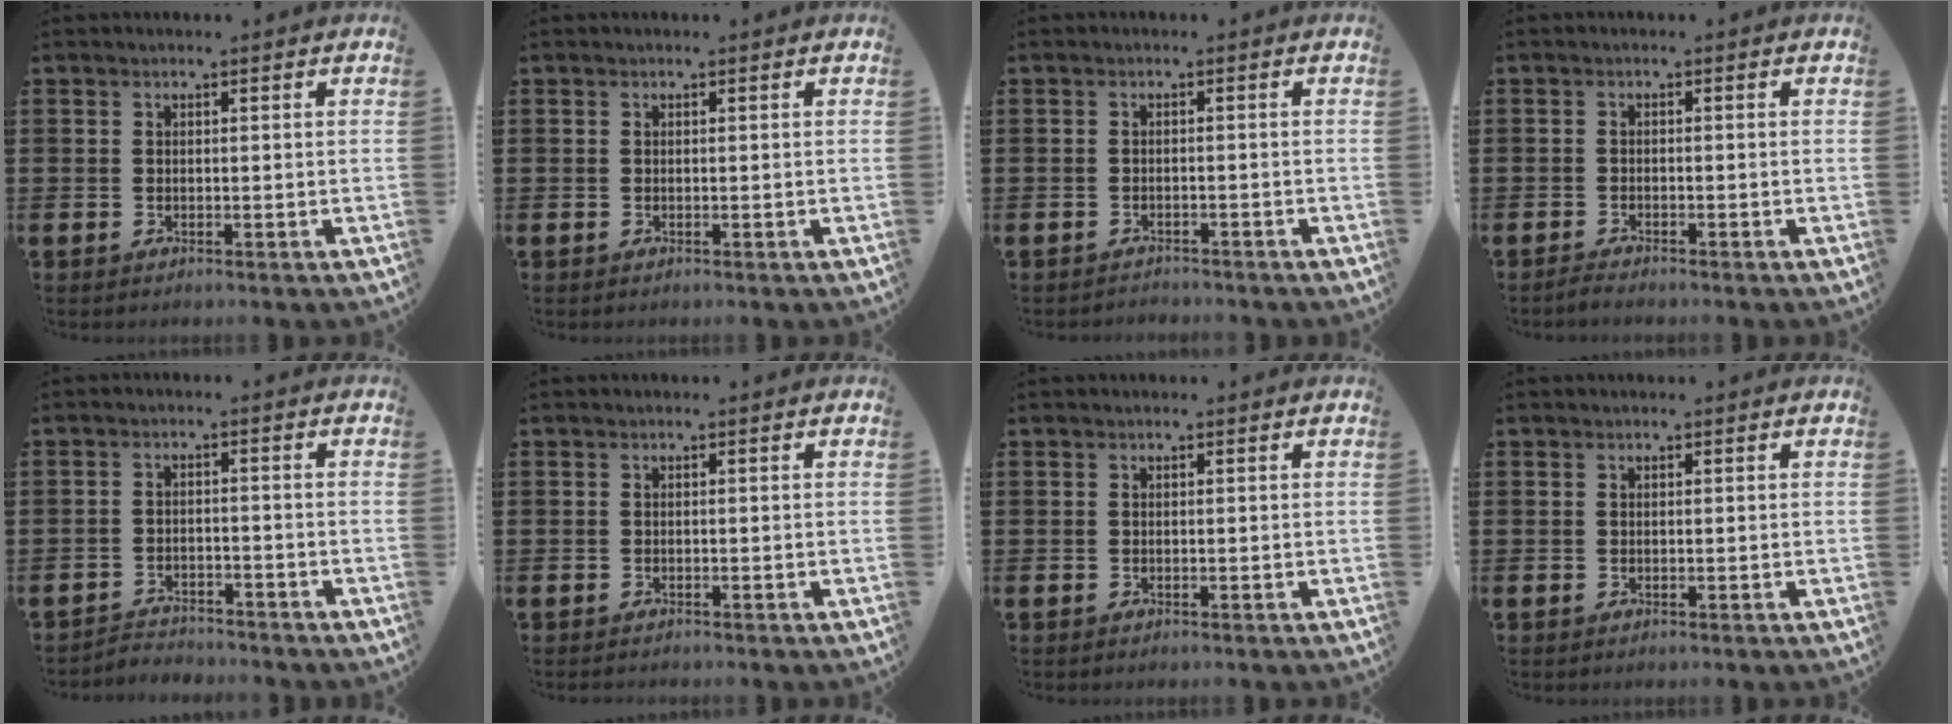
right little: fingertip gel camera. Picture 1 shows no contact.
{"total": 0.0}
{"total": 1.0, "force": [-1.0, 0.0, -0.1], "torque": [0.000, 0.003, -0.022]}
{"total": 1.0, "force": [-1.0, 0.1, 0.3], "torque": [-0.009, -0.001, -0.019]}
{"total": 2.5, "force": [-2.5, 0.3, -0.3], "torque": [-0.003, 0.002, -0.056]}
{"total": 0.0}
{"total": 0.0}
{"total": 0.0}